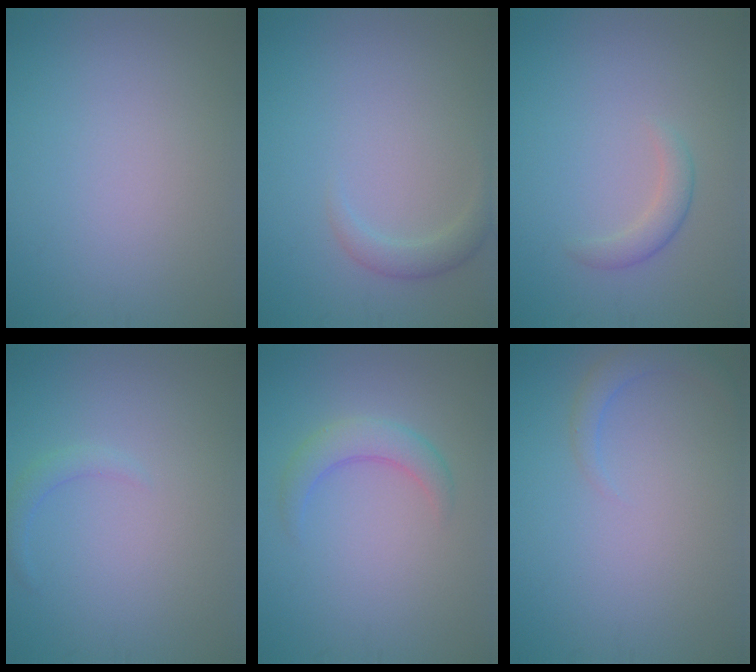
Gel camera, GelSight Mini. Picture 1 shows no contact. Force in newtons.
{"total": 1.7, "press": 1.7, "slide": 0.1}
{"total": 1.8, "press": 1.8, "slide": 0.1}
{"total": 1.2, "press": 1.2, "slide": 0.1}
{"total": 2.8, "press": 2.7, "slide": 0.2}
{"total": 1.6, "press": 1.6, "slide": 0.2}